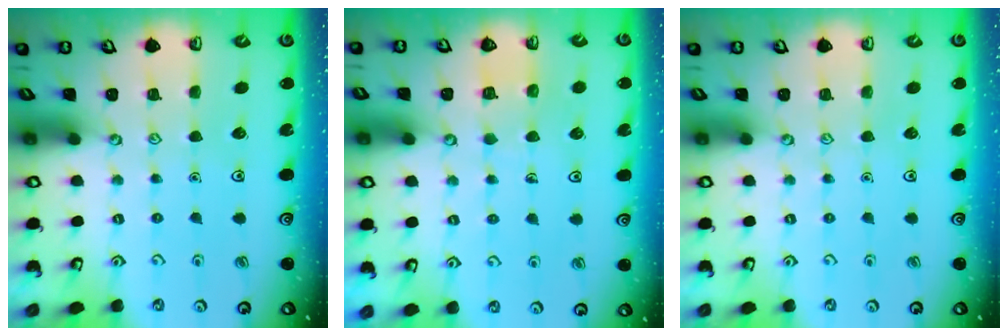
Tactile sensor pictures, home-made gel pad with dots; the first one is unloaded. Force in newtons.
{"total": 3.9, "press": 3.9, "slide": 0.3}
{"total": 0.0}